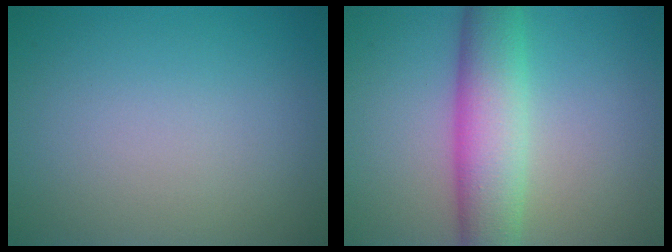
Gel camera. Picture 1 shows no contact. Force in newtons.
{"total": 7.0, "press": 7.0, "slide": 0.1}